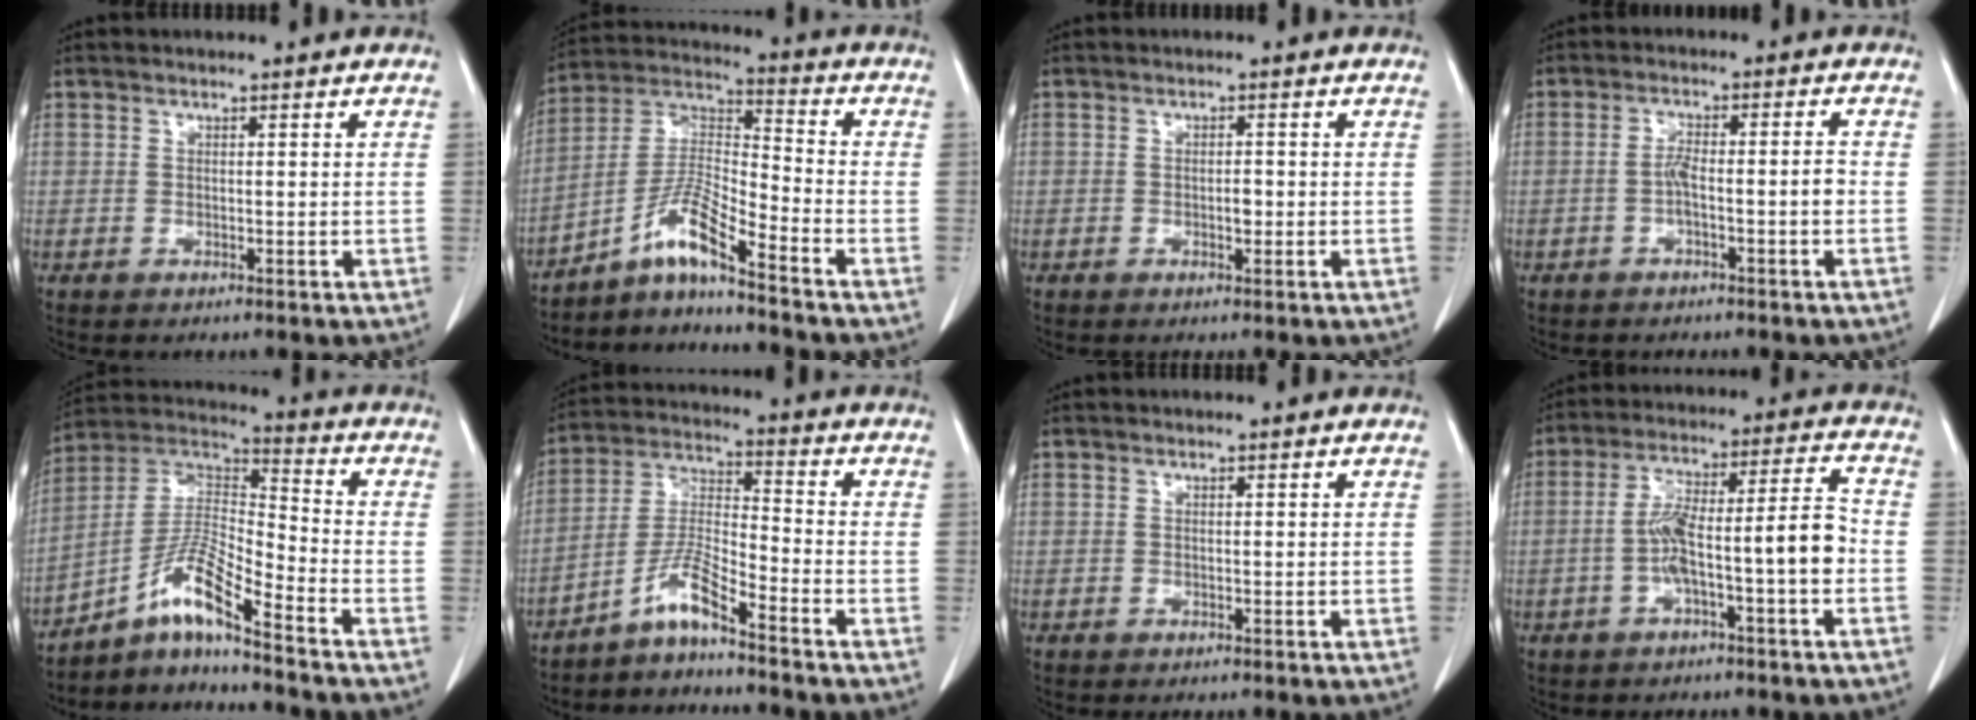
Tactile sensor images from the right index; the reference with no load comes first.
{"total": 8.1, "force": [-6.2, -0.3, 5.3], "torque": [-0.114, 0.010, -0.119]}
{"total": 1.4, "force": [-0.3, 0.7, 1.2], "torque": [-0.019, 0.002, -0.004]}
{"total": 4.1, "force": [-1.3, 0.5, 3.9], "torque": [-0.070, 0.013, -0.021]}
{"total": 10.2, "force": [-7.3, 0.0, 7.1], "torque": [-0.150, 0.013, -0.136]}
{"total": 6.4, "force": [-5.1, -0.2, 3.9], "torque": [-0.090, -0.003, -0.103]}
{"total": 0.0}
{"total": 10.5, "force": [-2.8, 0.8, 10.1], "torque": [-0.175, 0.033, -0.046]}